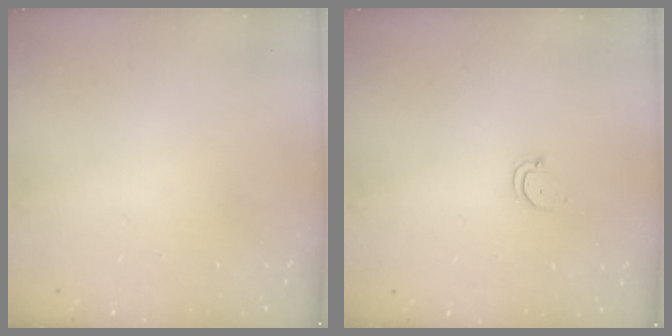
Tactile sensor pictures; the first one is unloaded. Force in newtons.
{"total": 2.4, "press": 2.4, "slide": 0.2}